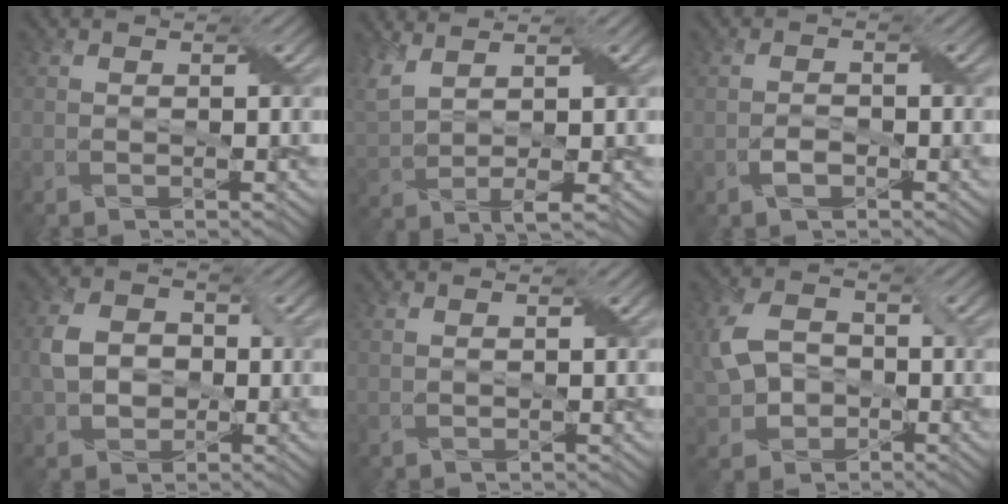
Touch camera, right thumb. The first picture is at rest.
{"total": 5.6, "force": [2.9, 1.7, 4.5], "torque": [-0.100, 0.001, 0.068]}
{"total": 1.4, "force": [-0.9, 0.9, 0.7], "torque": [-0.014, -0.002, -0.013]}
{"total": 5.0, "force": [-0.3, 4.1, 2.7], "torque": [-0.064, -0.001, -0.005]}
{"total": 0.7, "force": [0.6, 0.1, 0.1], "torque": [-0.004, -0.002, 0.011]}
{"total": 6.1, "force": [-0.7, 4.9, 3.6], "torque": [-0.091, 0.000, -0.017]}